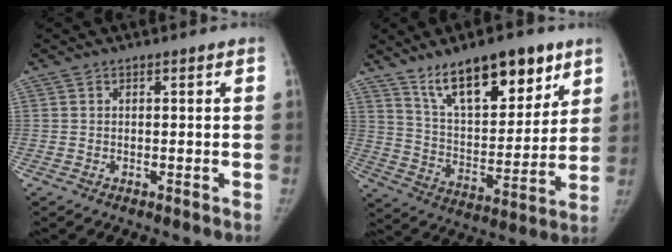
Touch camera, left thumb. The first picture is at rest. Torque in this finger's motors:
{"motor_torque": [1.50, 0.52, 1.27, -1.44, 0.10]}